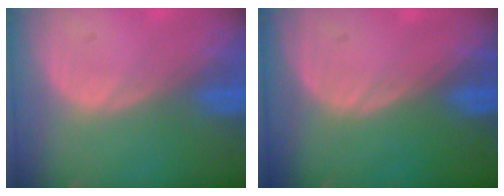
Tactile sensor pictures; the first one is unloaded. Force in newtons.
{"total": 0.0}